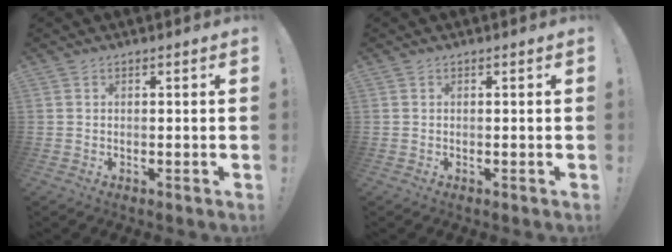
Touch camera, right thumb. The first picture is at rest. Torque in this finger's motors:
{"motor_torque": [0.00, 0.00, 0.00, 0.00, 0.00]}